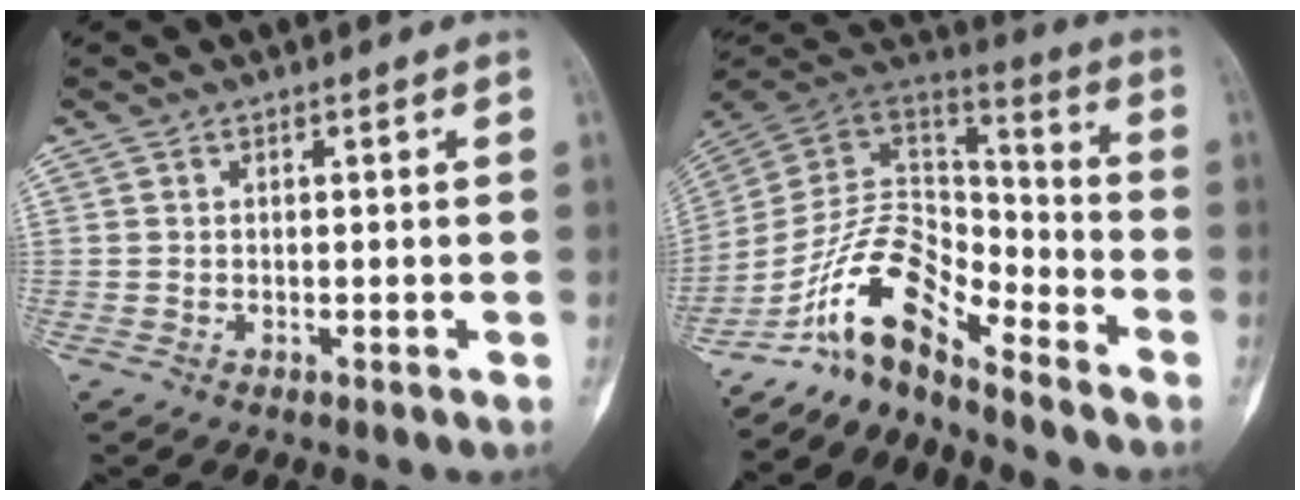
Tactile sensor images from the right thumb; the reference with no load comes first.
{"total": 13.6, "force": [-10.5, 5.0, 7.1], "torque": [-0.117, 0.105, -0.203]}